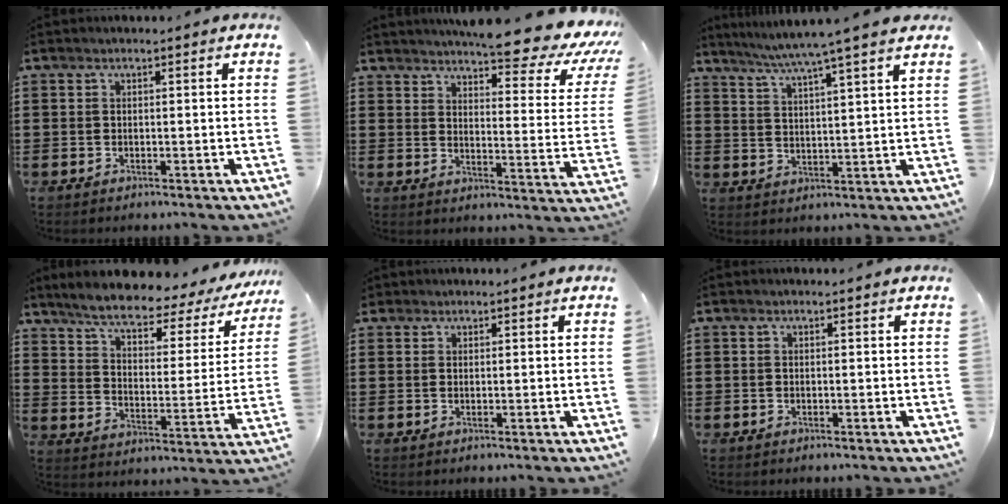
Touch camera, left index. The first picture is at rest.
{"total": 8.4, "force": [7.4, 0.5, 4.0], "torque": [-0.071, -0.062, 0.120]}
{"total": 6.1, "force": [5.1, -1.3, 3.1], "torque": [-0.075, -0.027, 0.085]}
{"total": 6.3, "force": [5.1, 0.9, 3.6], "torque": [-0.085, -0.031, 0.078]}
{"total": 0.8, "force": [0.7, 0.5, 0.1], "torque": [-0.004, 0.003, 0.013]}
{"total": 0.0}